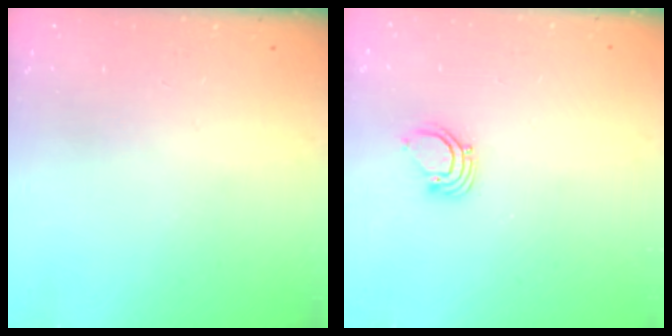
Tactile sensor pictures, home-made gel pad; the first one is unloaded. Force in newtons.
{"total": 2.7, "press": 2.7, "slide": 0.1}